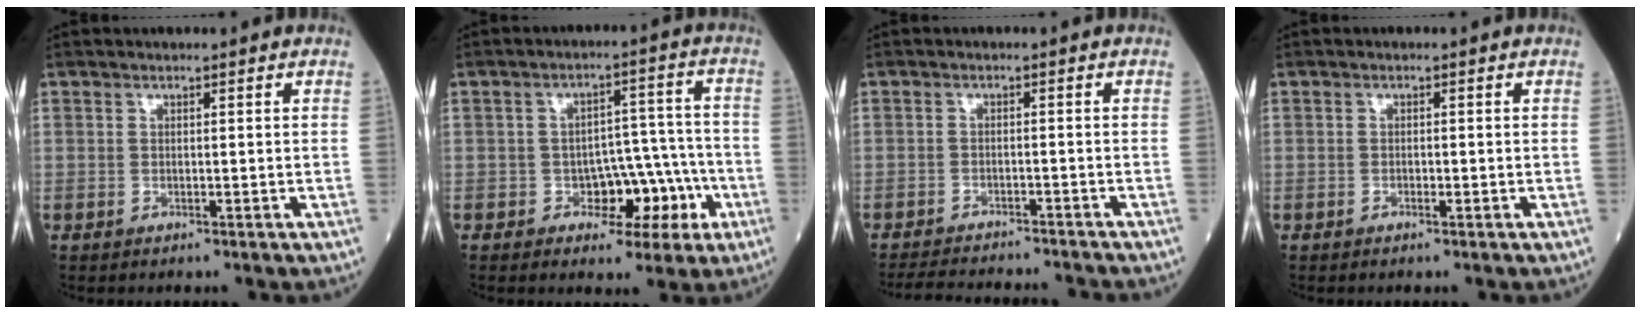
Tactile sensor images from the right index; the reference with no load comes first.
{"total": 6.4, "force": [-2.4, 4.3, 4.2], "torque": [-0.046, 0.025, -0.030]}
{"total": 12.2, "force": [-11.5, 1.6, 3.8], "torque": [-0.064, -0.008, -0.155]}
{"total": 0.8, "force": [-0.4, 0.2, 0.7], "torque": [-0.014, 0.000, -0.006]}